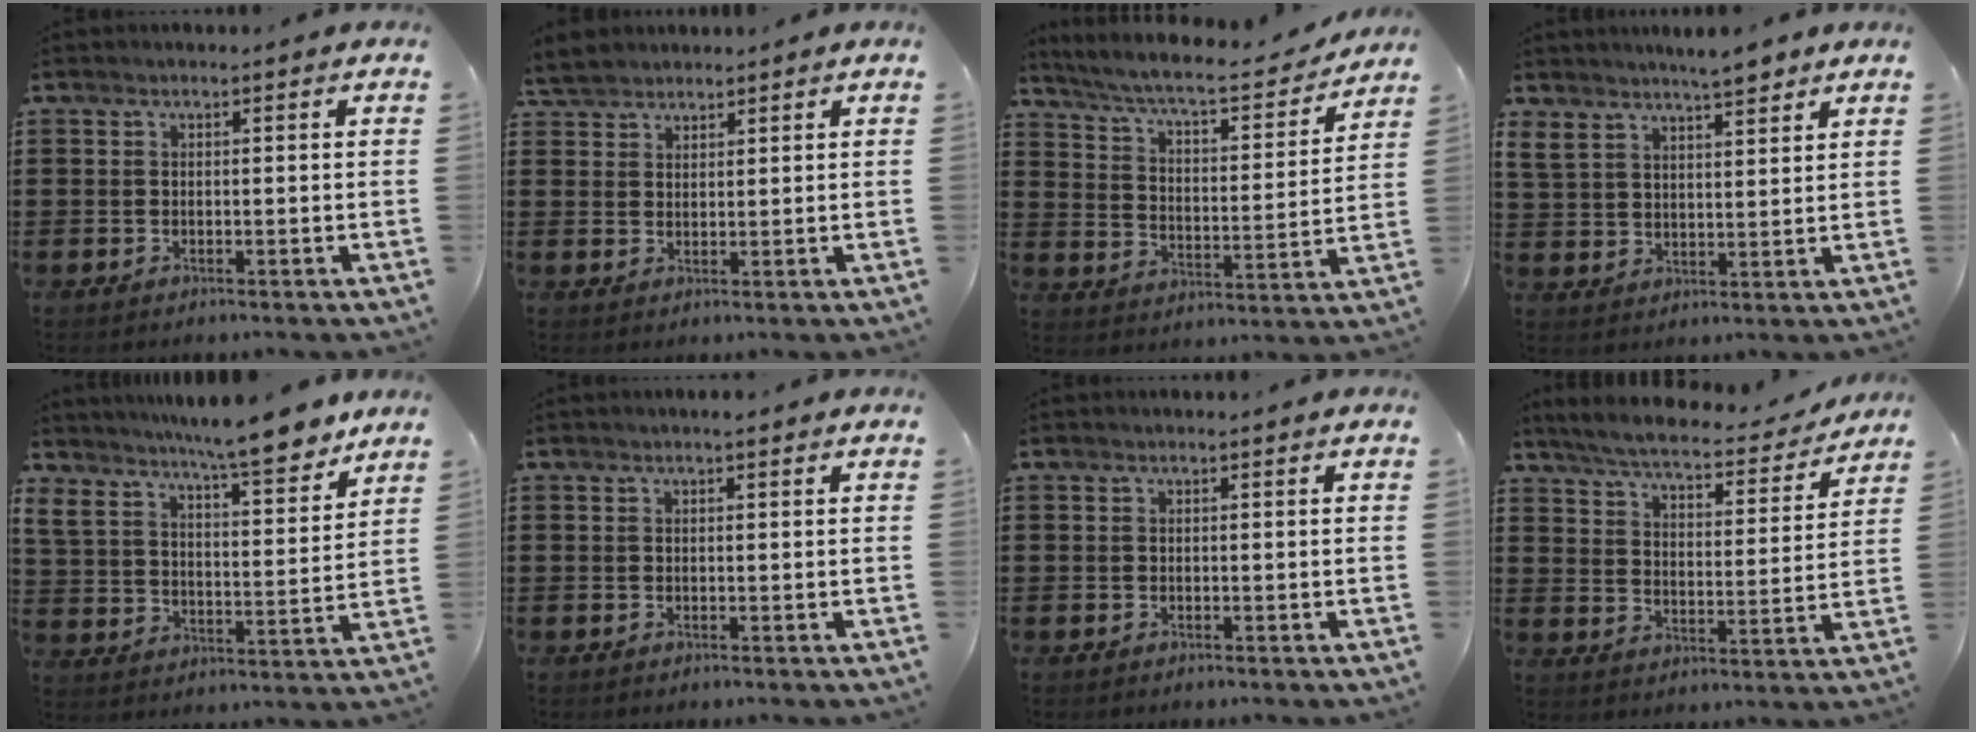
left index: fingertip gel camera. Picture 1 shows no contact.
{"total": 3.0, "force": [2.8, 1.0, 0.2], "torque": [-0.014, 0.003, 0.054]}
{"total": 6.7, "force": [6.0, 0.4, 3.0], "torque": [-0.085, -0.038, 0.097]}
{"total": 6.3, "force": [5.6, 2.1, 2.1], "torque": [-0.062, -0.008, 0.103]}
{"total": 10.0, "force": [8.8, 1.4, 4.5], "torque": [-0.102, -0.049, 0.152]}
{"total": 0.5, "force": [0.3, 0.1, 0.4], "torque": [-0.008, 0.002, 0.006]}
{"total": 0.0}
{"total": 5.5, "force": [5.2, 0.1, 1.8], "torque": [-0.062, -0.036, 0.087]}